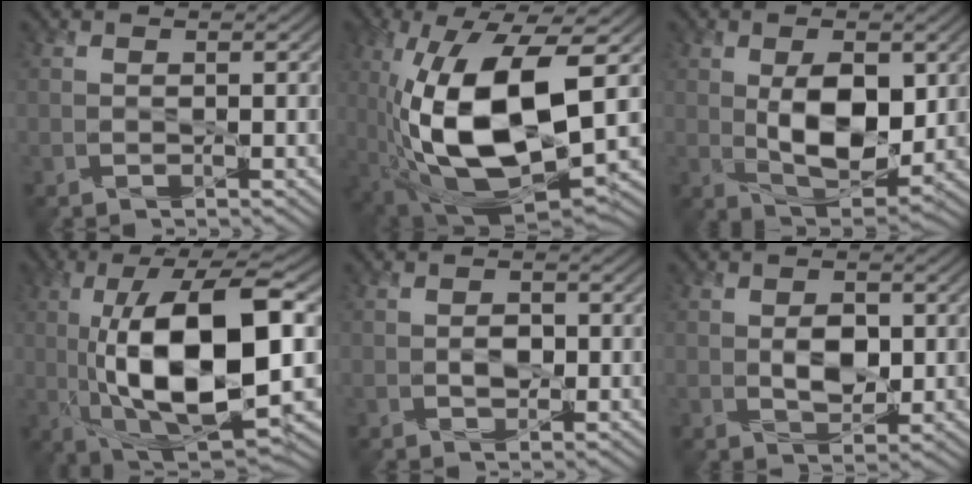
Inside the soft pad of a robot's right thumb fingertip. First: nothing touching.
{"total": 15.7, "force": [-0.8, 7.0, 14.1], "torque": [-0.284, -0.008, -0.020]}
{"total": 8.9, "force": [0.5, 4.8, 7.4], "torque": [-0.136, -0.004, 0.012]}
{"total": 15.8, "force": [-0.5, 5.9, 14.7], "torque": [-0.257, 0.019, -0.015]}
{"total": 1.6, "force": [-0.5, 1.2, 1.0], "torque": [-0.020, -0.003, -0.012]}
{"total": 3.6, "force": [0.0, 2.2, 2.8], "torque": [-0.053, -0.002, 0.001]}